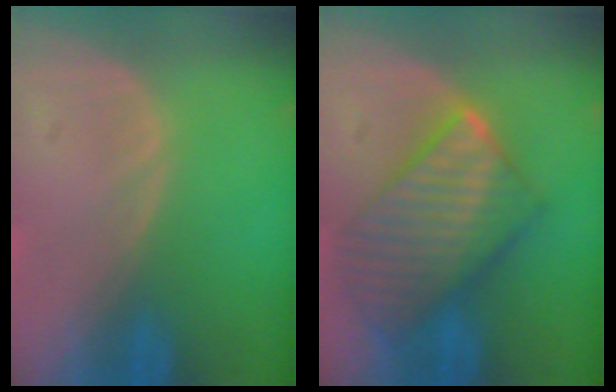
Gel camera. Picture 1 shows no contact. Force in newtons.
{"total": 10.2, "press": 10.2, "slide": 0.8}